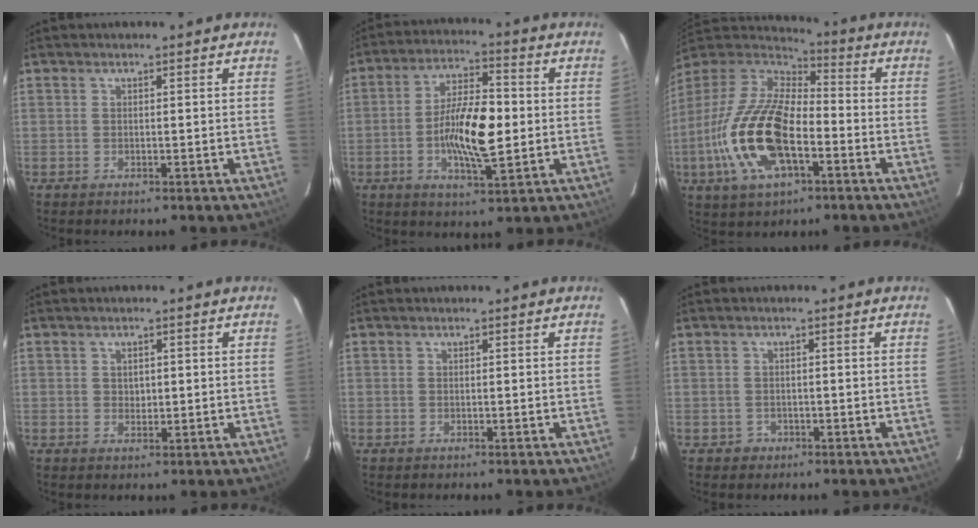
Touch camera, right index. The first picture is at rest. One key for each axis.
{"total": 12.4, "fx": -1.4, "fy": 4.2, "fz": 11.6, "tx": -0.218, "ty": 0.002, "tz": -0.026}
{"total": 20.5, "fx": -6.4, "fy": 9.3, "fz": 17.1, "tx": -0.365, "ty": -0.021, "tz": -0.123}
{"total": 1.7, "fx": 0.3, "fy": 1.4, "fz": 0.7, "tx": -0.008, "ty": 0.004, "tz": 0.007}
{"total": 0.0}
{"total": 1.9, "fx": -0.8, "fy": 1.7, "fz": 0.2, "tx": -0.005, "ty": 0.005, "tz": -0.008}